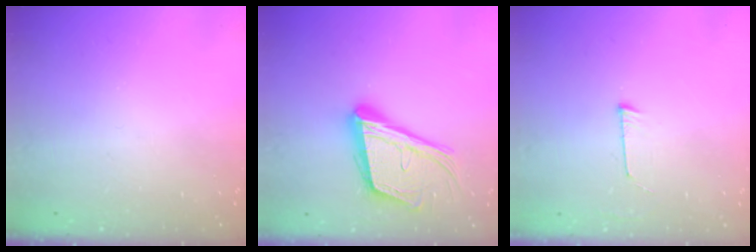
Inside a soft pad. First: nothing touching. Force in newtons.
{"total": 18.5, "press": 18.2, "slide": 3.5}
{"total": 3.3, "press": 3.3, "slide": 0.3}